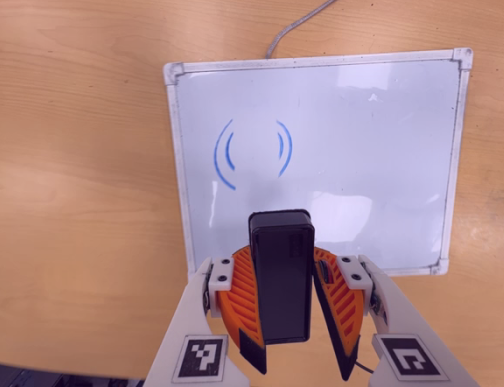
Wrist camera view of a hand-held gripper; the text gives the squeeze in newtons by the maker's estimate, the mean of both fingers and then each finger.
{"total": 7.4, "left": 8.1, "right": 6.7}